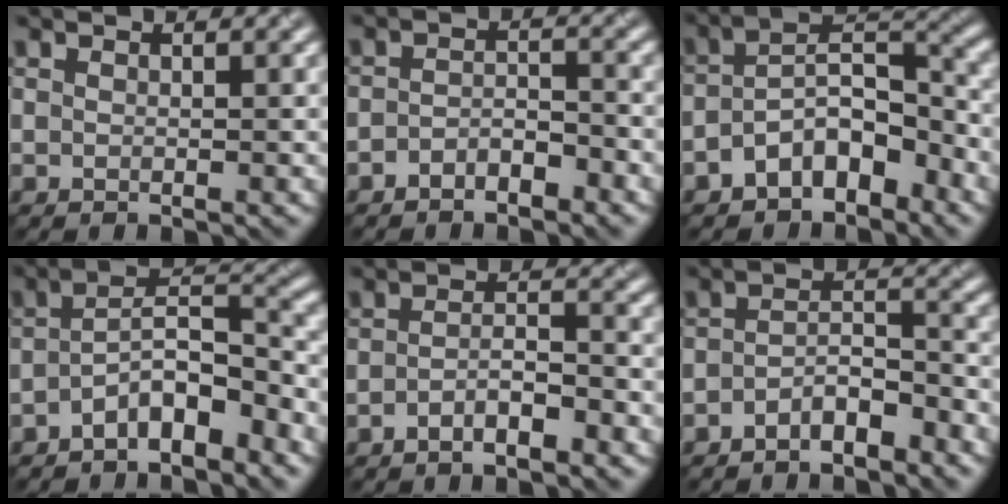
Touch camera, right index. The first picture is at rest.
{"total": 2.1, "force": [-1.5, 0.8, 1.2], "torque": [-0.024, 0.010, -0.032]}
{"total": 6.2, "force": [-3.4, 3.2, 4.1], "torque": [-0.059, 0.019, -0.068]}
{"total": 5.7, "force": [-3.5, 1.7, 4.1], "torque": [-0.072, 0.014, -0.065]}
{"total": 2.7, "force": [-1.5, 0.8, 2.1], "torque": [-0.041, 0.011, -0.030]}
{"total": 3.3, "force": [-2.4, 0.9, 2.0], "torque": [-0.038, 0.009, -0.049]}